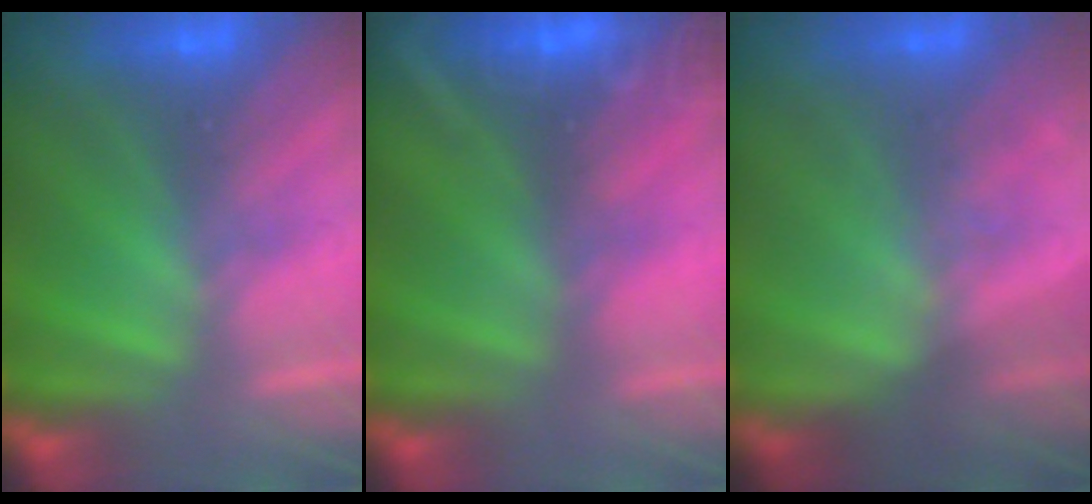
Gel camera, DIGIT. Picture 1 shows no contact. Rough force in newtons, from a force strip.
{"total": 8.5}
{"total": 1.4}